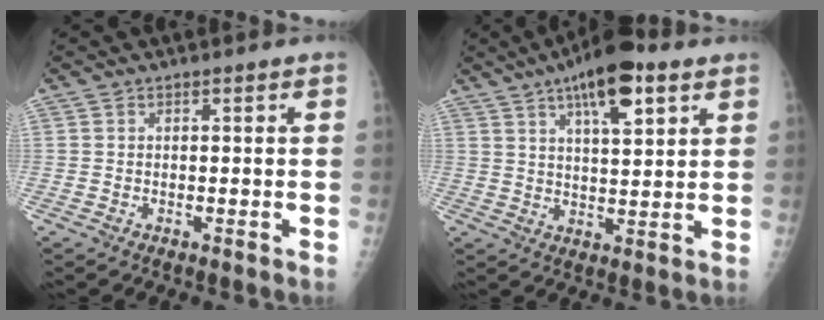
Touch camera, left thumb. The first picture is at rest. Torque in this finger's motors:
{"motor_torque": [1.96, 1.03, 1.17, -0.67, 0.21]}